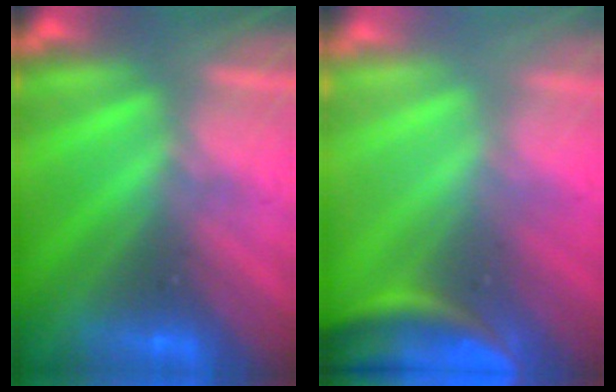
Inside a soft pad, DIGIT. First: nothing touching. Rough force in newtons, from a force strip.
{"total": 3.8}